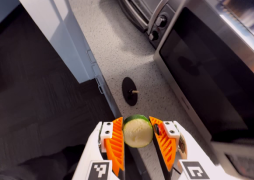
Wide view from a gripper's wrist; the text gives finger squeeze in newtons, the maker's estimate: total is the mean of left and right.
{"total": 10.8, "left": 10.9, "right": 10.8}